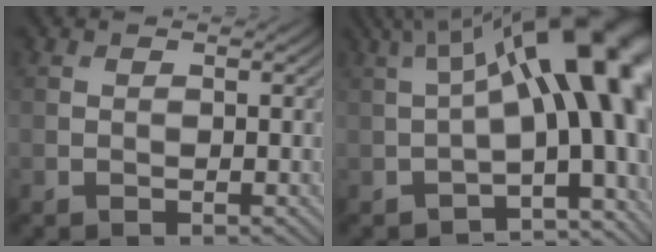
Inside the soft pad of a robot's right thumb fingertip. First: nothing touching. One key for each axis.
{"total": 17.3, "fx": 1.3, "fy": 6.8, "fz": 15.9, "tx": -0.209, "ty": 0.020, "tz": 0.030}